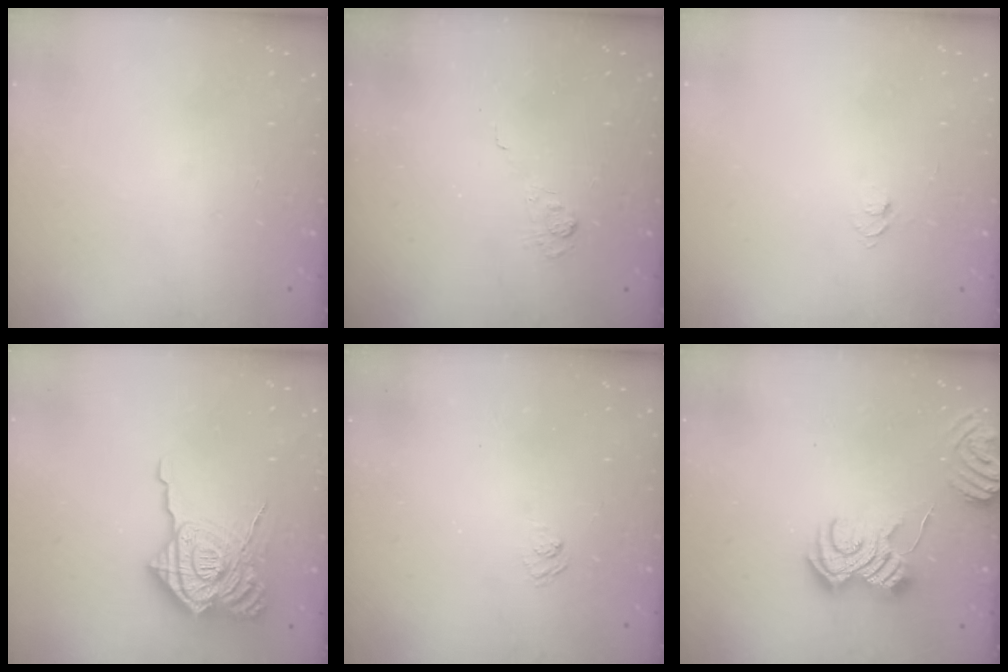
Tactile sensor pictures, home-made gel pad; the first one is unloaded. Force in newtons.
{"total": 3.8, "press": 3.5, "slide": 1.6}
{"total": 4.7, "press": 4.6, "slide": 0.5}
{"total": 23.6, "press": 23.4, "slide": 2.7}
{"total": 2.4, "press": 2.0, "slide": 1.3}
{"total": 8.5, "press": 8.5, "slide": 0.6}